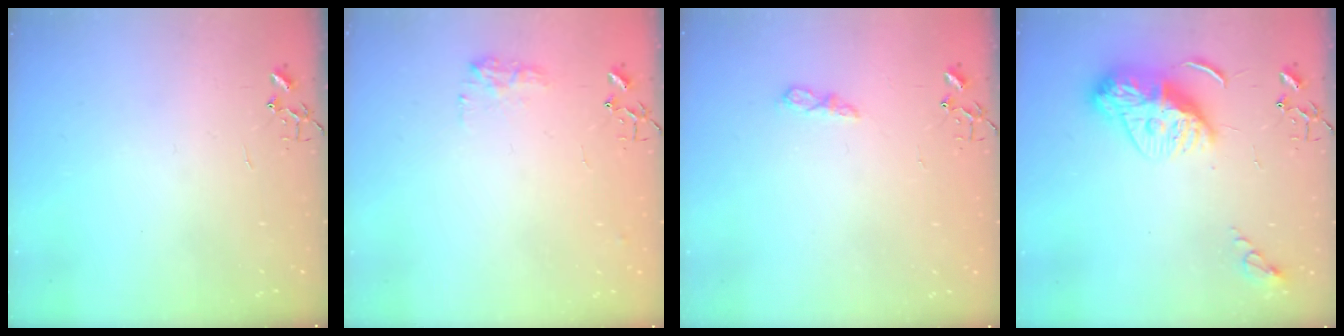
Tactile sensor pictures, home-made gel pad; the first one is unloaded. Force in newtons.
{"total": 8.5, "press": 8.4, "slide": 0.3}
{"total": 6.3, "press": 6.2, "slide": 0.6}
{"total": 11.5, "press": 11.4, "slide": 1.1}